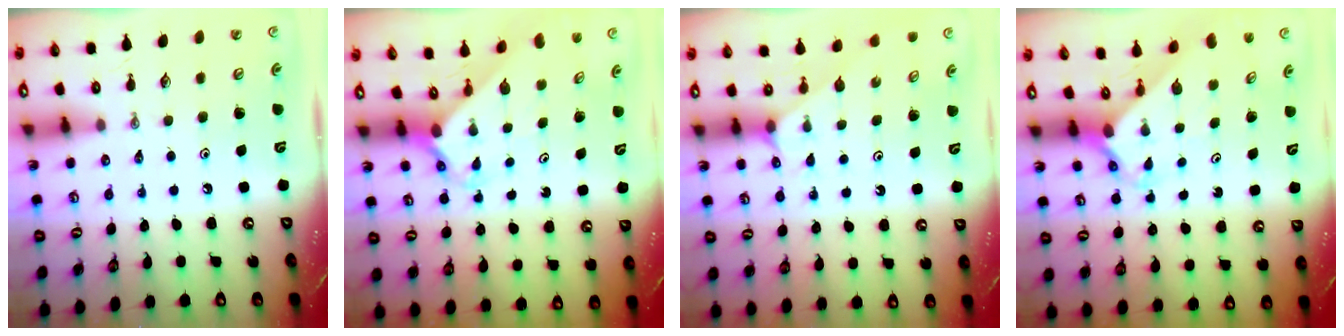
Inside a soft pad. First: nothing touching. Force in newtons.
{"total": 2.3, "press": 2.3, "slide": 0.2}
{"total": 2.6, "press": 2.6, "slide": 0.3}
{"total": 2.4, "press": 2.4, "slide": 0.2}